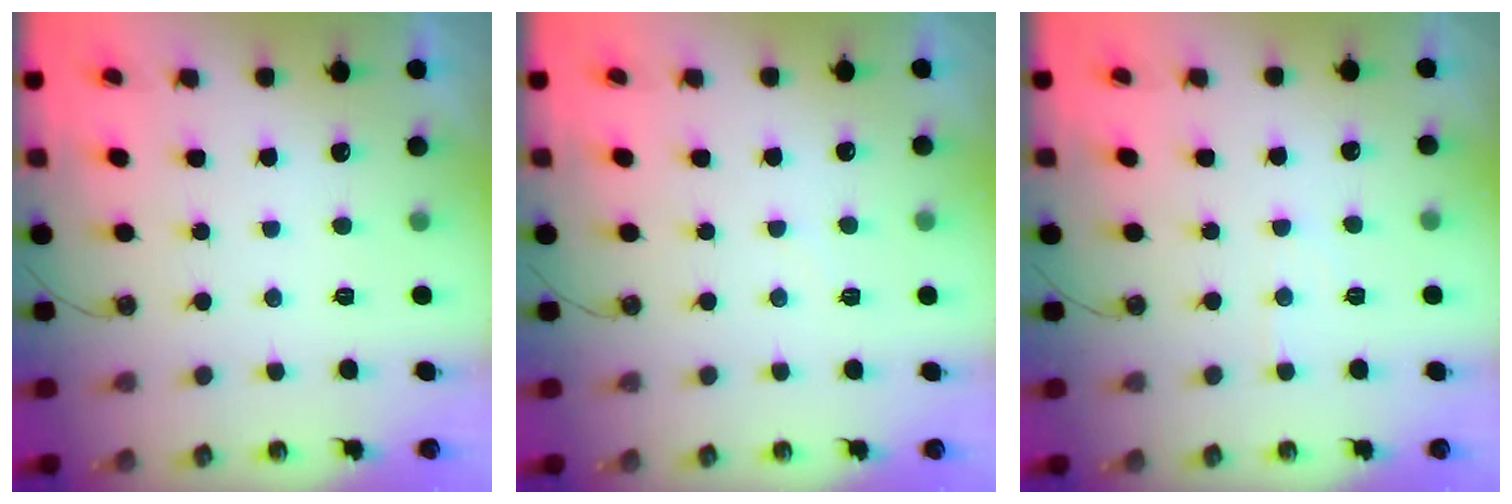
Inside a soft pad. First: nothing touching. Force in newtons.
{"total": 2.9, "press": 2.9, "slide": 0.4}
{"total": 4.0, "press": 3.9, "slide": 0.6}